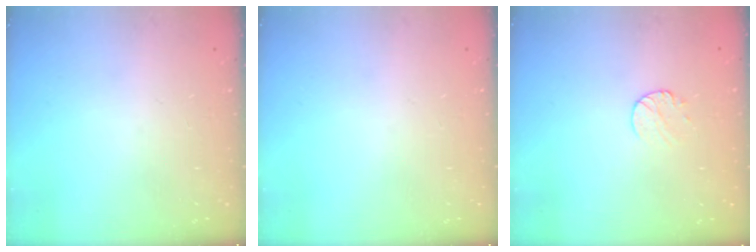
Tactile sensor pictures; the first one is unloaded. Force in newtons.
{"total": 0.0}
{"total": 5.3, "press": 5.2, "slide": 0.5}